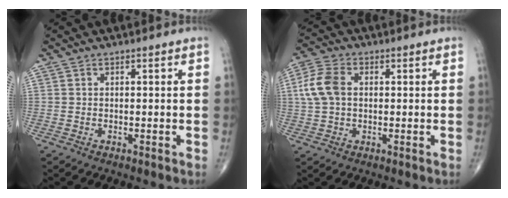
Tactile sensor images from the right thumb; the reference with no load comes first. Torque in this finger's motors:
{"motor_torque": [-0.27, 0.51, 0.72, 0.08, 0.10]}